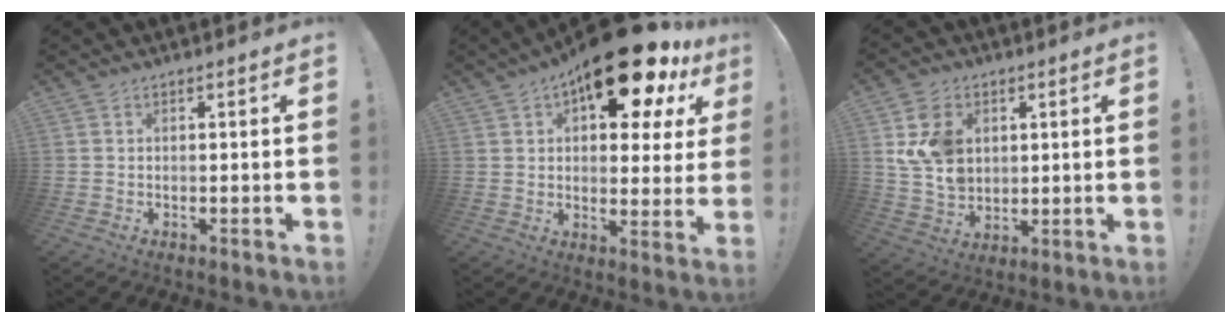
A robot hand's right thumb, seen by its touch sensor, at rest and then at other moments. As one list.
[{"total": 20.2, "force": [12.1, 8.3, 13.9], "torque": [-0.188, -0.079, 0.199]}, {"total": 13.0, "force": [4.0, 10.2, 6.9], "torque": [-0.126, -0.012, 0.082]}]